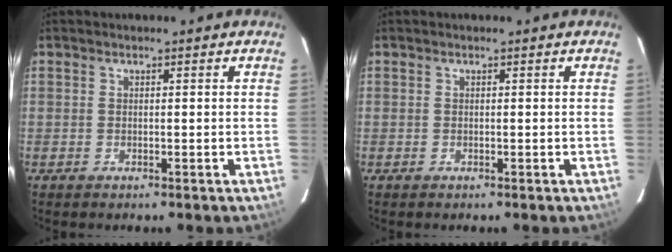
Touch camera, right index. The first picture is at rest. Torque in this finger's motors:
{"motor_torque": [0.05, 0.08, 0.00, 0.00]}